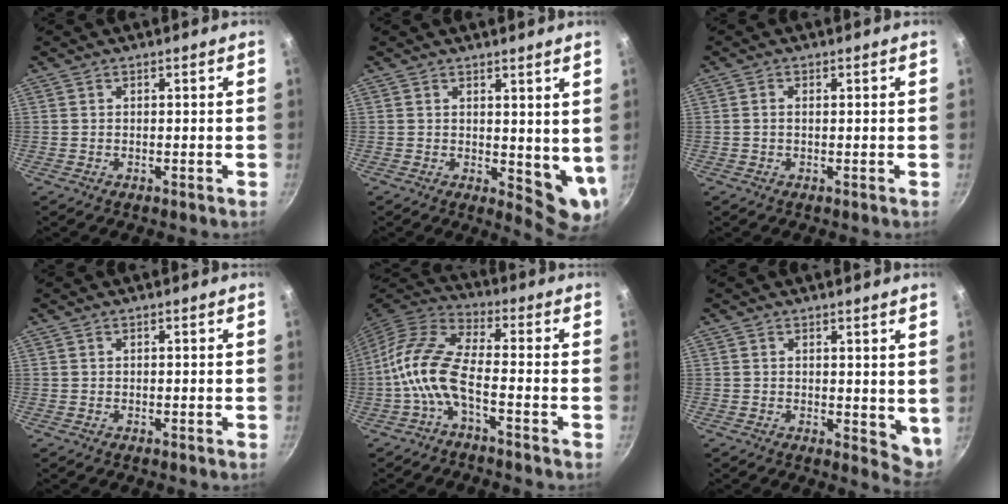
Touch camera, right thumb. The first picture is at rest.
{"total": 7.1, "force": [2.2, 3.6, 5.8], "torque": [-0.063, -0.028, 0.033]}
{"total": 1.0, "force": [0.0, 0.6, 0.8], "torque": [-0.018, 0.004, -0.002]}
{"total": 0.0}
{"total": 10.6, "force": [-3.5, 3.9, 9.2], "torque": [-0.201, 0.038, -0.083]}
{"total": 5.3, "force": [1.6, 3.0, 4.1], "torque": [-0.045, -0.016, 0.024]}